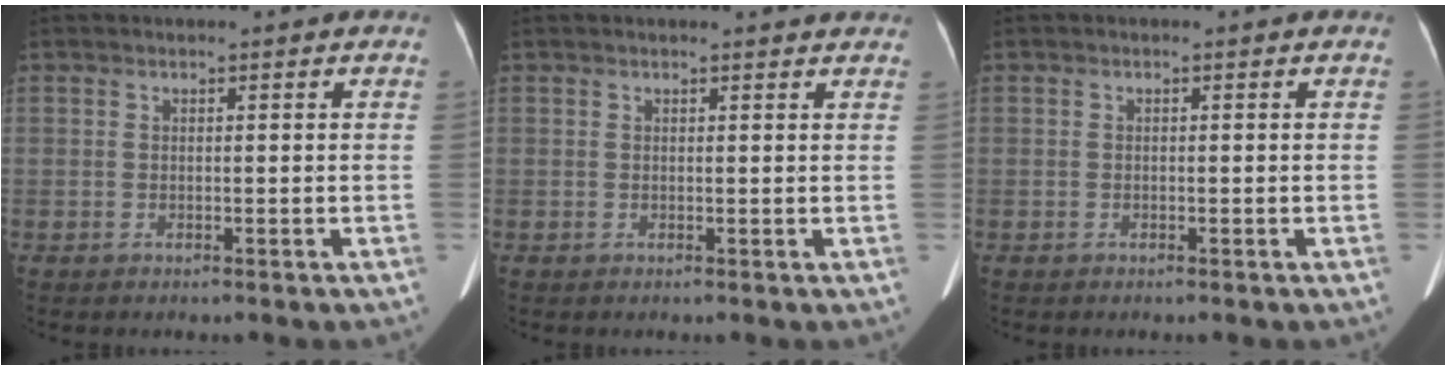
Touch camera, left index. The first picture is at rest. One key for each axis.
{"total": 5.5, "fx": 5.2, "fy": 0.5, "fz": 1.5, "tx": -0.015, "ty": 0.020, "tz": 0.048}
{"total": 0.0}